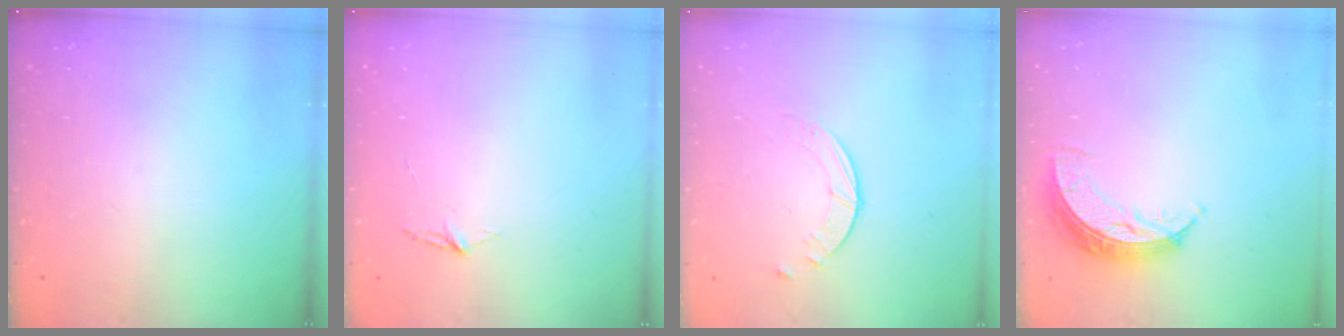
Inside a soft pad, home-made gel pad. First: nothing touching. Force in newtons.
{"total": 3.8, "press": 3.8, "slide": 0.4}
{"total": 2.5, "press": 2.5, "slide": 0.3}
{"total": 8.4, "press": 8.4, "slide": 0.7}